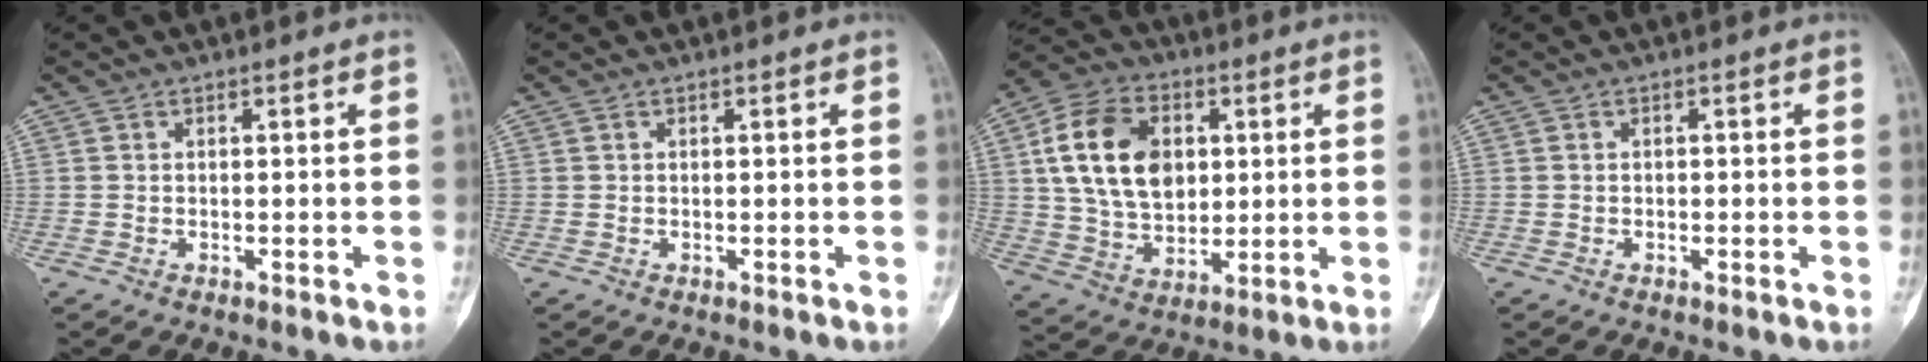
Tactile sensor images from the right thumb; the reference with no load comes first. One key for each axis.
{"total": 0.0}
{"total": 17.0, "fx": 3.6, "fy": 11.8, "fz": 11.7, "tx": -0.183, "ty": -0.002, "tz": 0.067}
{"total": 0.0}